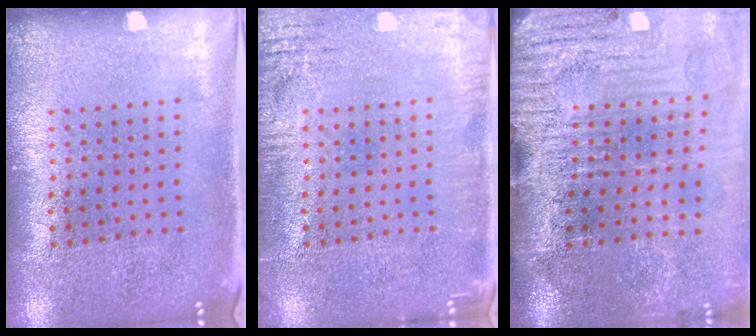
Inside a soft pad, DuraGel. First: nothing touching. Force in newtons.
{"total": 3.0, "press": 3.0, "slide": 0.2}
{"total": 4.9, "press": 4.1, "slide": 2.6}